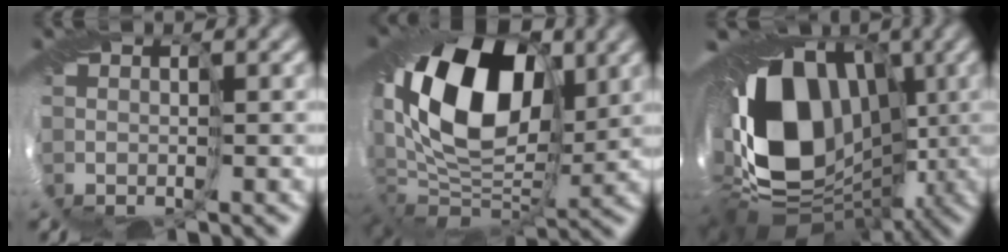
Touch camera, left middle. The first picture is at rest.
{"total": 16.3, "force": [2.0, 10.5, 12.2], "torque": [-0.225, 0.006, 0.026]}
{"total": 16.8, "force": [-1.0, 12.4, 11.4], "torque": [-0.206, 0.006, -0.034]}